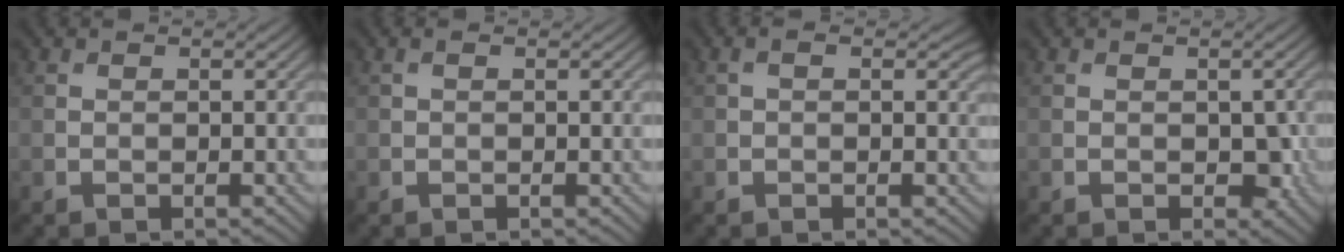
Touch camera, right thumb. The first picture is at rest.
{"total": 0.6, "force": [0.2, 0.1, 0.6], "torque": [-0.012, 0.005, 0.003]}
{"total": 1.6, "force": [0.5, 0.7, 1.4], "torque": [-0.025, 0.003, 0.006]}
{"total": 2.4, "force": [-0.4, 1.6, 1.7], "torque": [-0.027, -0.010, -0.003]}